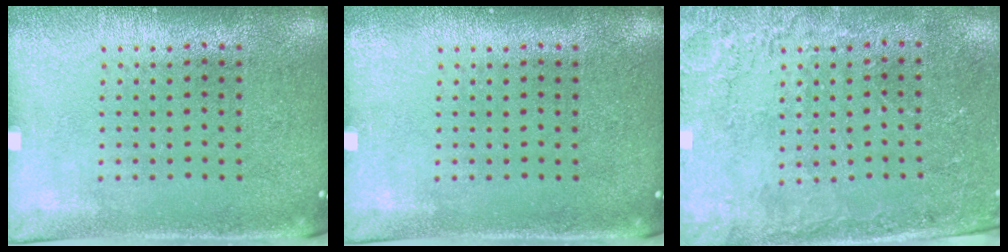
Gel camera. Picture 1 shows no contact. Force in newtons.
{"total": 0.0}
{"total": 2.5, "press": 2.4, "slide": 0.9}